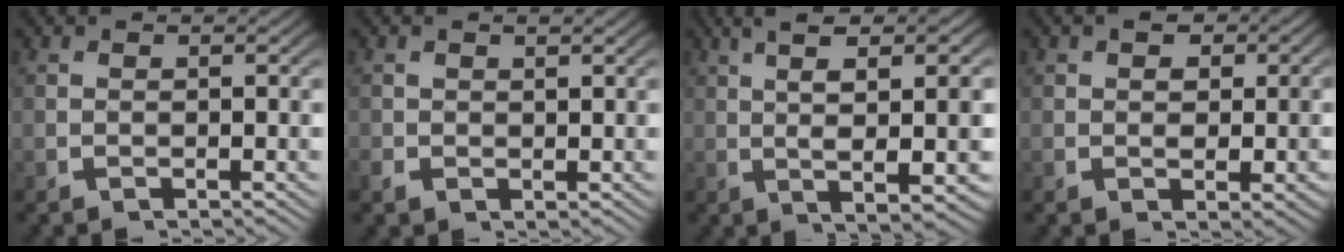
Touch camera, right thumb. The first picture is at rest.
{"total": 1.0, "force": [0.2, 0.9, 0.4], "torque": [-0.013, -0.007, 0.009]}
{"total": 8.2, "force": [2.8, 2.9, 7.1], "torque": [-0.105, 0.013, 0.043]}
{"total": 4.2, "force": [1.2, 3.1, 2.5], "torque": [-0.036, -0.021, 0.026]}